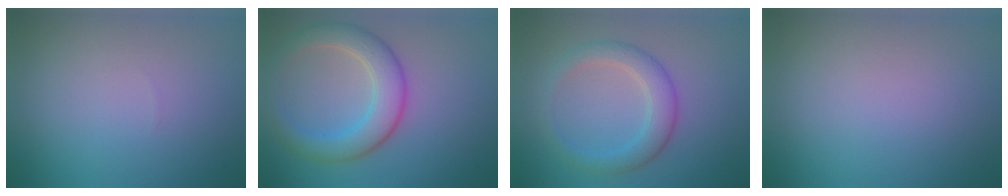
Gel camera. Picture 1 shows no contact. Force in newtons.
{"total": 5.0, "press": 5.0, "slide": 0.3}
{"total": 3.5, "press": 3.5, "slide": 0.1}
{"total": 0.0}